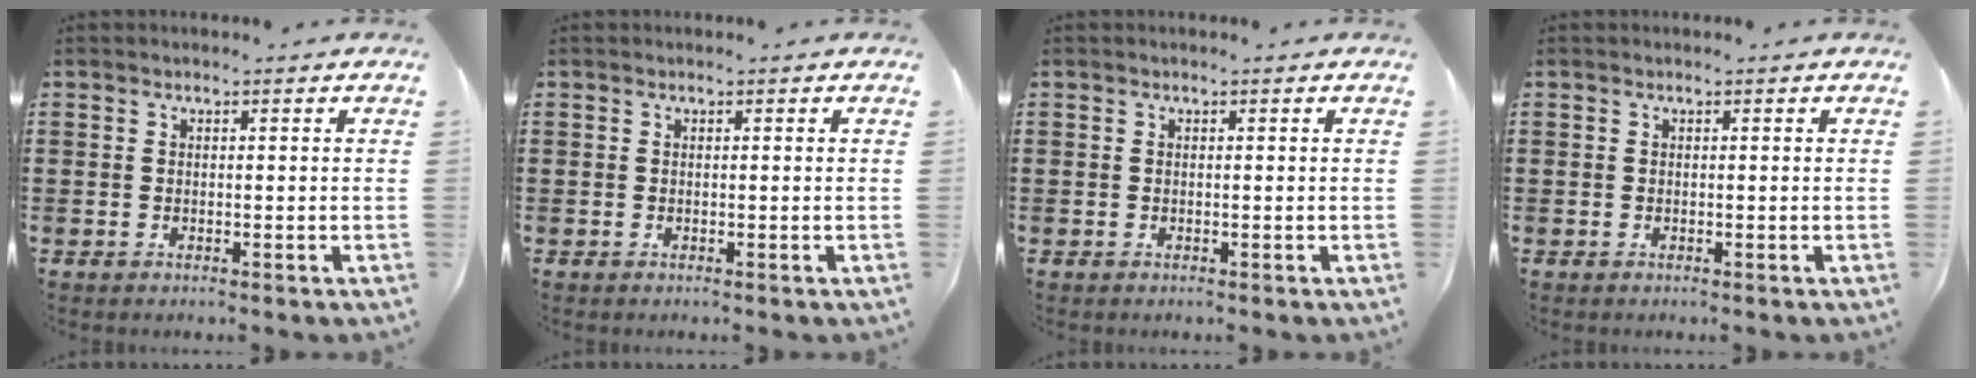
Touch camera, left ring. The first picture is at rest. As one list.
[{"total": 0.0}, {"total": 0.0}, {"total": 0.0}]